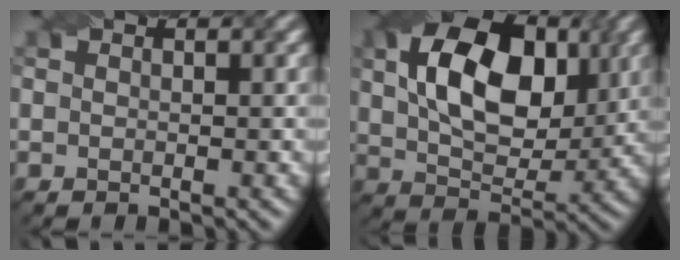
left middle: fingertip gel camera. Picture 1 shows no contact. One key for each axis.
{"total": 11.0, "fx": 2.9, "fy": 6.7, "fz": 8.3, "tx": -0.141, "ty": 0.013, "tz": 0.045}